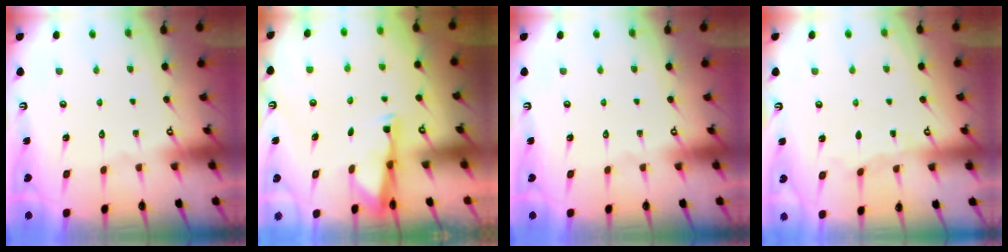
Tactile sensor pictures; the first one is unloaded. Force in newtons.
{"total": 3.1, "press": 3.0, "slide": 0.6}
{"total": 0.0}
{"total": 2.7, "press": 2.7, "slide": 0.4}